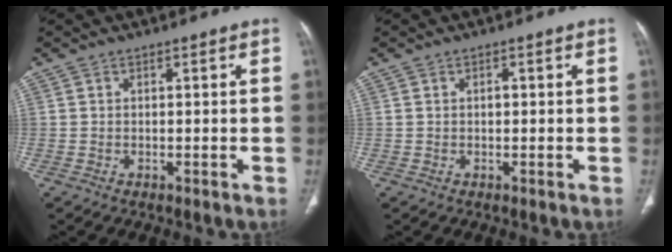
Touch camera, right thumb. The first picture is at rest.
{"total": 0.9, "force": [0.1, 0.6, 0.7], "torque": [-0.012, 0.004, 0.002]}